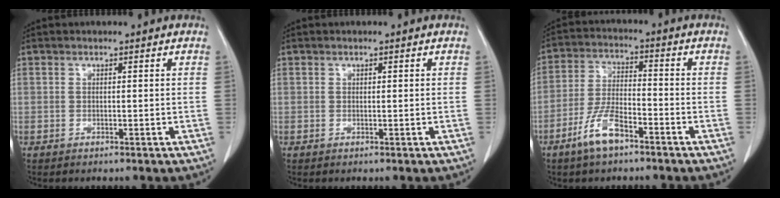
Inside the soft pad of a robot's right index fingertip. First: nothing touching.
{"total": 0.0}
{"total": 7.7, "force": [-4.9, 2.4, 5.4], "torque": [-0.117, 0.001, -0.093]}